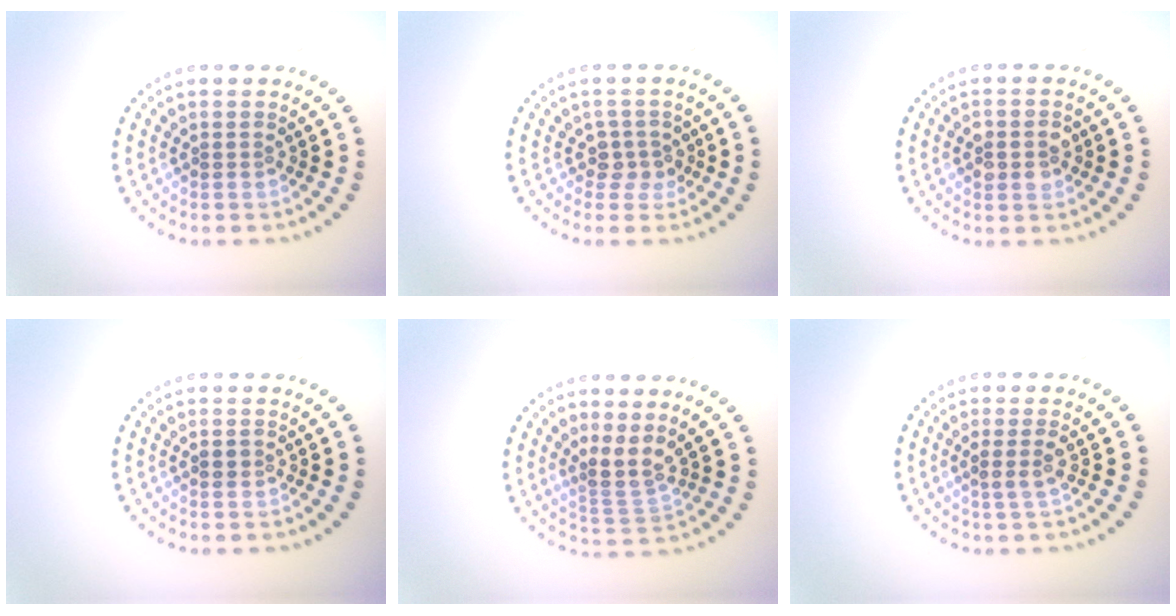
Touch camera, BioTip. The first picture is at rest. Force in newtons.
{"total": 1.9, "press": 1.6, "slide": 1.0}
{"total": 2.8, "press": 2.8, "slide": 0.3}
{"total": 1.1, "press": 1.1, "slide": 0.1}
{"total": 3.0, "press": 2.0, "slide": 2.2}
{"total": 1.6, "press": 1.3, "slide": 1.0}